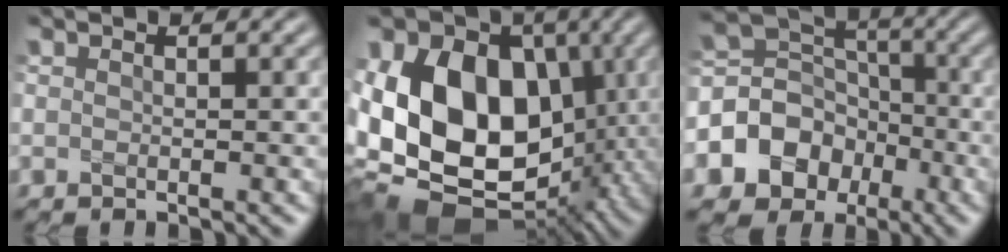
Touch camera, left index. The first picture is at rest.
{"total": 21.4, "force": [0.4, 16.4, 13.7], "torque": [-0.258, 0.007, 0.010]}
{"total": 8.4, "force": [-3.2, 7.2, 3.0], "torque": [-0.055, 0.013, -0.087]}